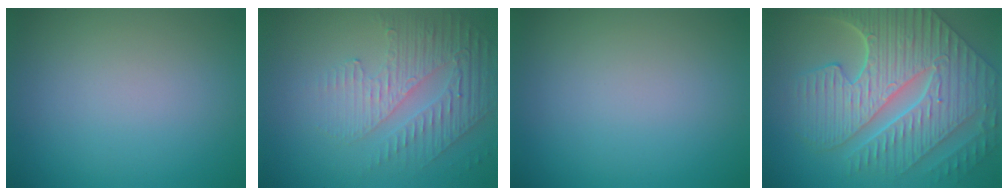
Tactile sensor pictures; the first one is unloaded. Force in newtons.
{"total": 5.1, "press": 3.3, "slide": 3.9}
{"total": 0.0}
{"total": 9.7, "press": 7.6, "slide": 6.1}